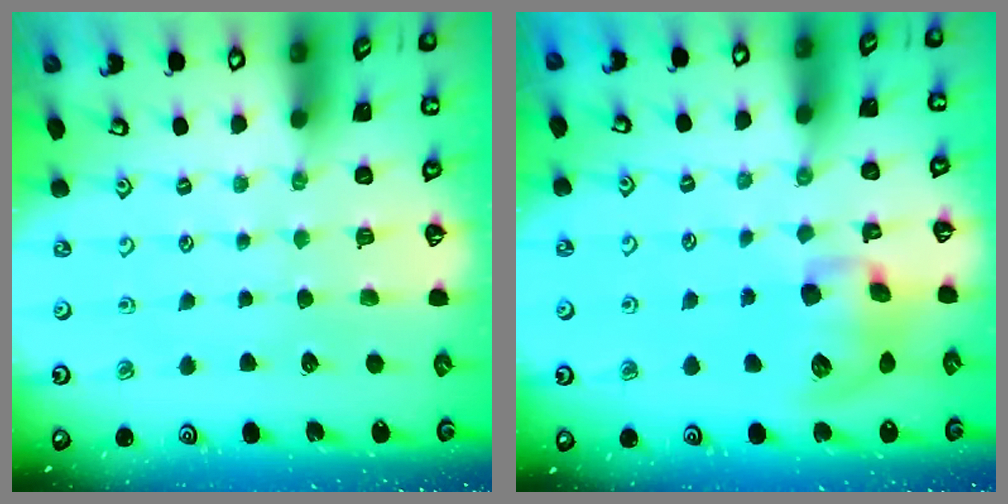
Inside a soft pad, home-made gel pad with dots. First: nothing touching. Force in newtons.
{"total": 12.0, "press": 11.8, "slide": 2.0}